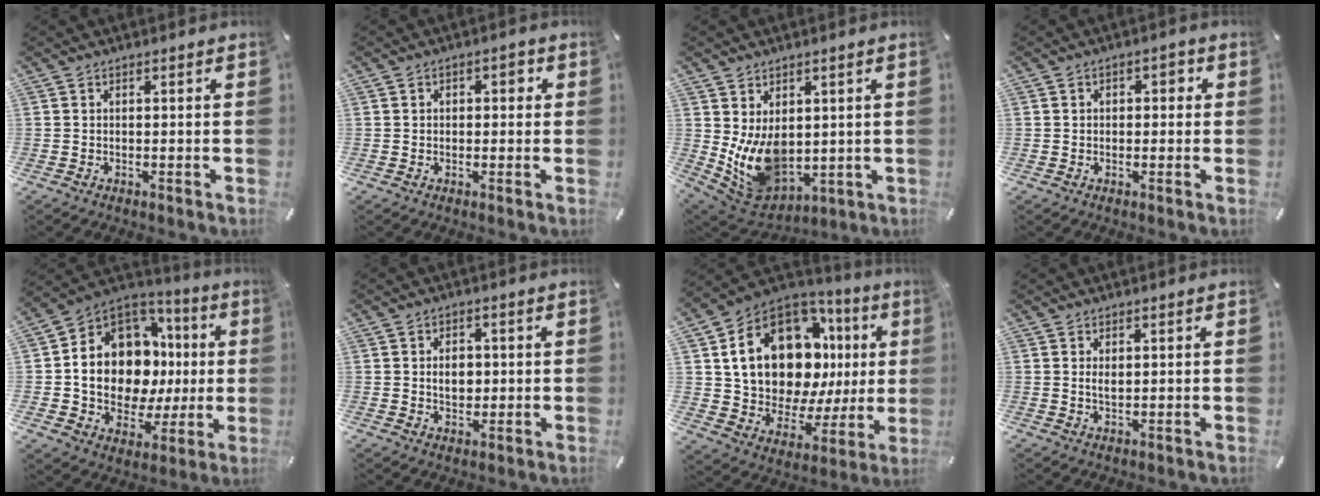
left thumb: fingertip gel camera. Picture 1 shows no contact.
{"total": 2.3, "force": [-0.1, 1.7, 1.6], "torque": [-0.026, 0.009, -0.008]}
{"total": 12.2, "force": [0.7, 9.4, 7.8], "torque": [-0.160, -0.028, 0.021]}
{"total": 2.2, "force": [-0.5, 1.7, 1.3], "torque": [-0.028, 0.012, -0.014]}
{"total": 15.4, "force": [1.7, 12.1, 9.4], "torque": [-0.174, -0.035, 0.033]}
{"total": 4.6, "force": [0.2, 3.5, 2.9], "torque": [-0.028, -0.007, -0.003]}
{"total": 20.9, "force": [8.6, 12.8, 14.1], "torque": [-0.245, -0.063, 0.151]}
{"total": 1.7, "force": [0.6, 0.7, 1.4], "torque": [-0.030, 0.000, 0.011]}